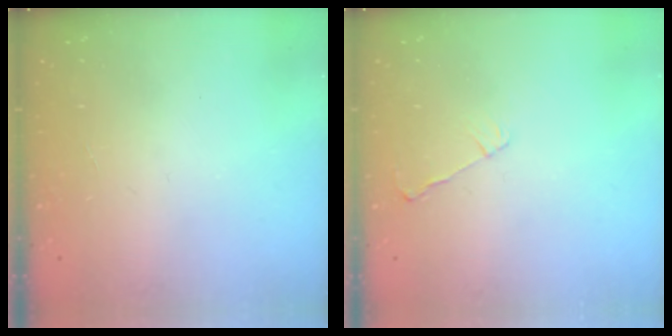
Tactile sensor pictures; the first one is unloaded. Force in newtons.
{"total": 3.5, "press": 3.5, "slide": 0.6}